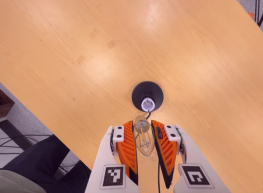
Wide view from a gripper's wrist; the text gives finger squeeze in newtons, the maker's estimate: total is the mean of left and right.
{"total": 21.0, "left": 22.8, "right": 19.1}